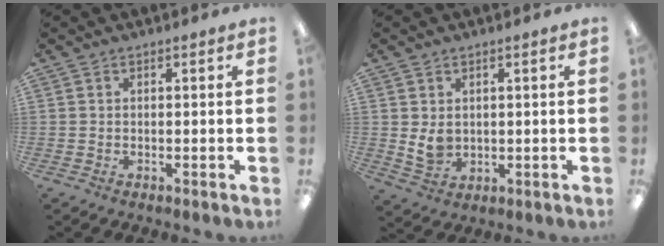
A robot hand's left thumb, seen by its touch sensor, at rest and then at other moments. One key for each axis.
{"total": 4.6, "fx": 1.2, "fy": 3.4, "fz": 2.9, "tx": -0.070, "ty": -0.010, "tz": 0.018}